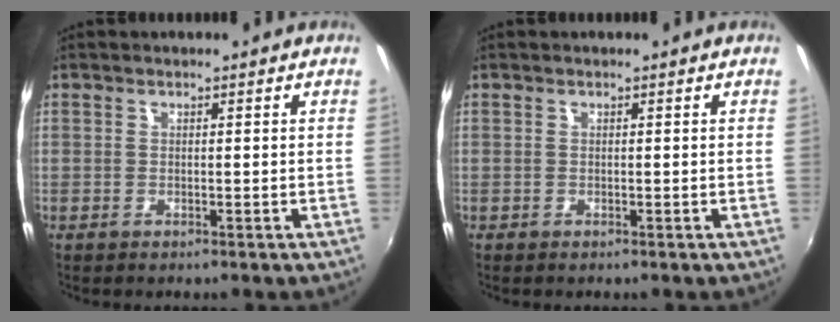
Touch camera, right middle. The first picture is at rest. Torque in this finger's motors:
{"motor_torque": [0.05, -0.14, 0.02, 0.00]}